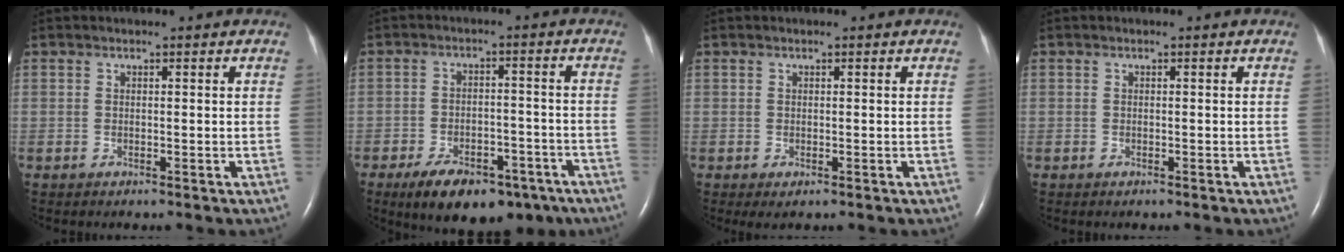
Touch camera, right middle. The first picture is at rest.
{"total": 13.2, "force": [-8.9, 6.2, 7.5], "torque": [-0.112, 0.003, -0.132]}
{"total": 0.8, "force": [-0.1, 0.3, 0.8], "torque": [-0.016, -0.004, 0.004]}
{"total": 0.0}